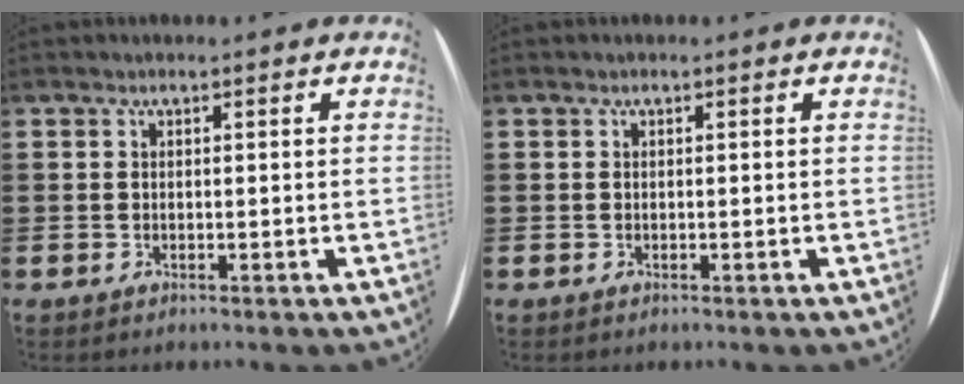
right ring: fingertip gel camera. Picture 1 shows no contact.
{"total": 0.0}